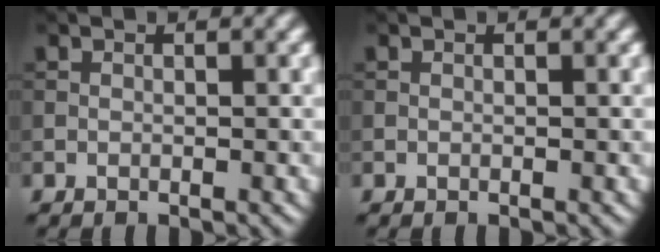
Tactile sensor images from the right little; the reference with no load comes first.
{"total": 0.0}